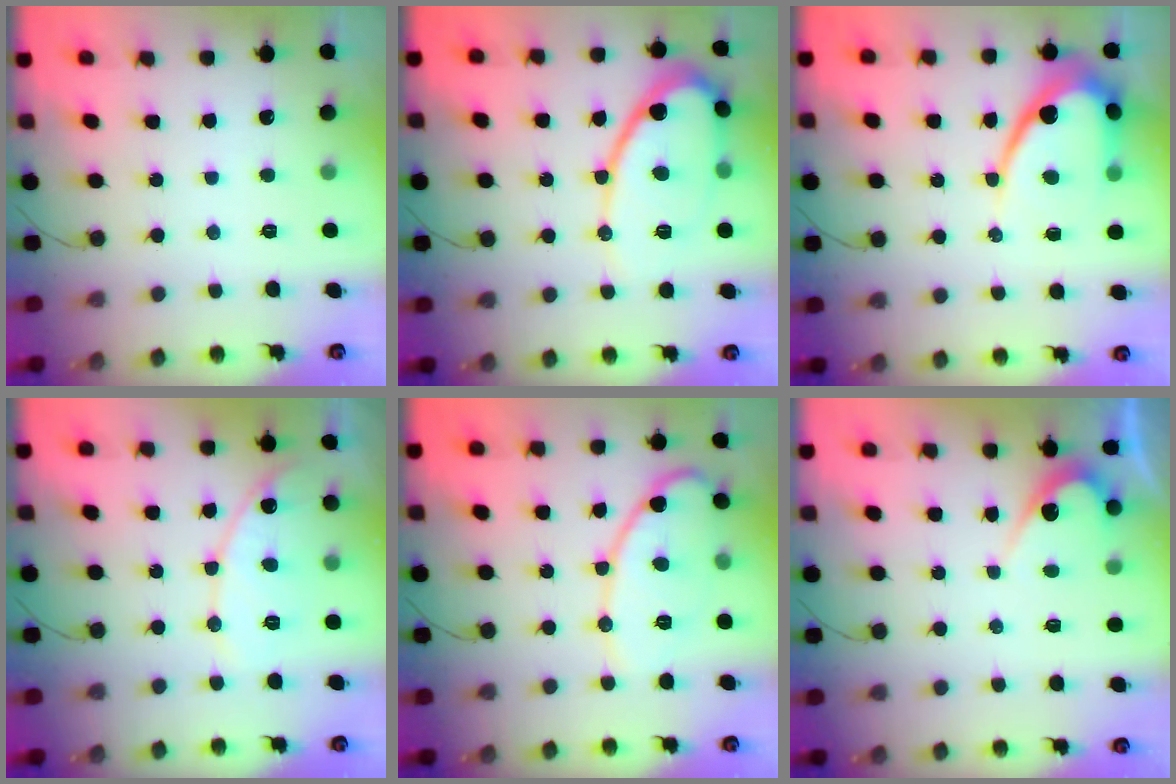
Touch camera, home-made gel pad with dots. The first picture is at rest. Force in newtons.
{"total": 12.9, "press": 12.8, "slide": 1.5}
{"total": 10.8, "press": 10.8, "slide": 0.9}
{"total": 10.1, "press": 10.1, "slide": 0.8}
{"total": 11.9, "press": 11.8, "slide": 0.5}
{"total": 5.3, "press": 5.3, "slide": 0.2}